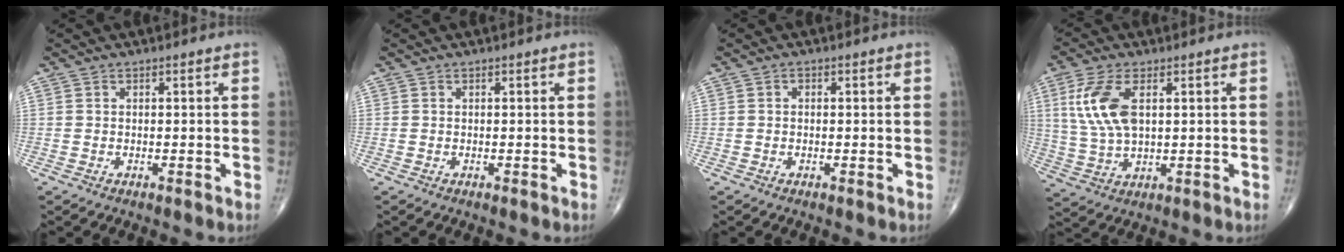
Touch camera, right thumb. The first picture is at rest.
{"total": 0.0}
{"total": 0.8, "force": [0.1, 0.5, 0.6], "torque": [-0.010, 0.004, 0.003]}
{"total": 10.6, "force": [2.9, 5.2, 8.8], "torque": [-0.194, -0.004, 0.063]}